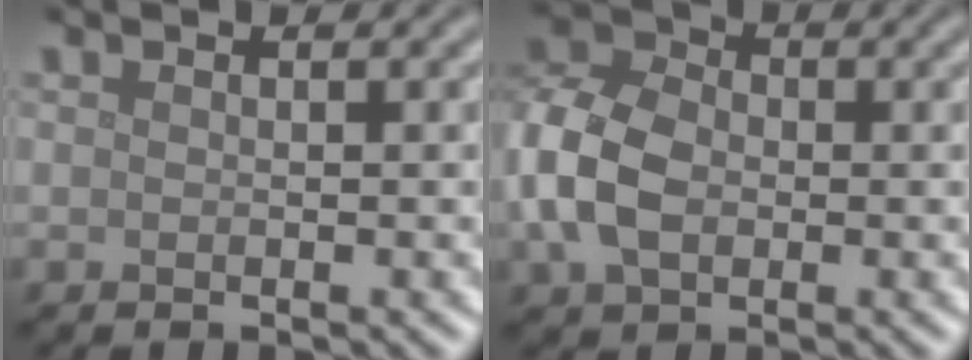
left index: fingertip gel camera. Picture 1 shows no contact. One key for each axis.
{"total": 7.7, "fx": -0.9, "fy": 5.7, "fz": 5.1, "tx": -0.131, "ty": 0.007, "tz": -0.031}